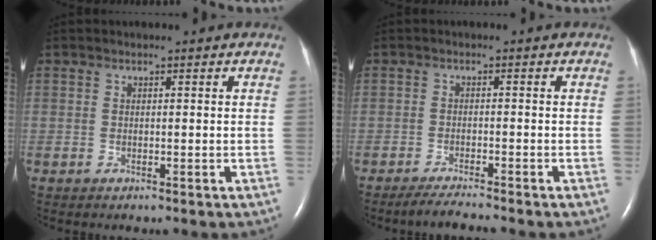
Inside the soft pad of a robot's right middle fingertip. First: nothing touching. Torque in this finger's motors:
{"motor_torque": [0.40, -0.16, 0.05, 0.01]}